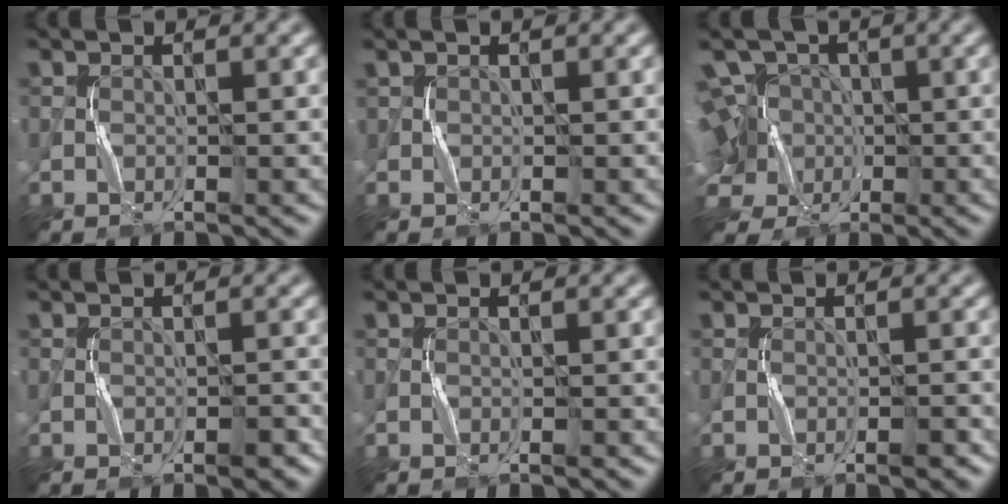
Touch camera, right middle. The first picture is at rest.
{"total": 0.5, "force": [0.3, 0.4, 0.0], "torque": [0.002, 0.002, 0.007]}
{"total": 10.2, "force": [0.1, 8.4, 5.7], "torque": [-0.100, 0.031, -0.048]}
{"total": 1.6, "force": [-0.9, 0.6, 1.2], "torque": [-0.021, 0.001, -0.014]}
{"total": 0.5, "force": [-0.3, 0.1, 0.4], "torque": [-0.011, 0.000, -0.005]}
{"total": 1.3, "force": [-0.7, 0.4, 1.0], "torque": [-0.018, 0.001, -0.012]}